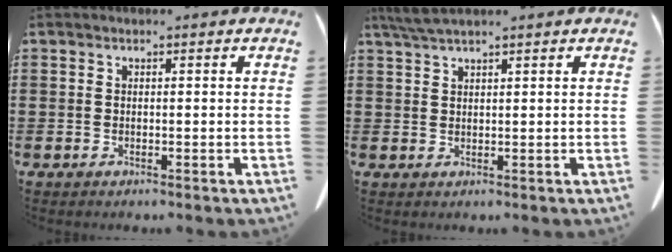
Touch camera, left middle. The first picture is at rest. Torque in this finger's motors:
{"motor_torque": [0.04, 0.02, 0.03, 0.02]}